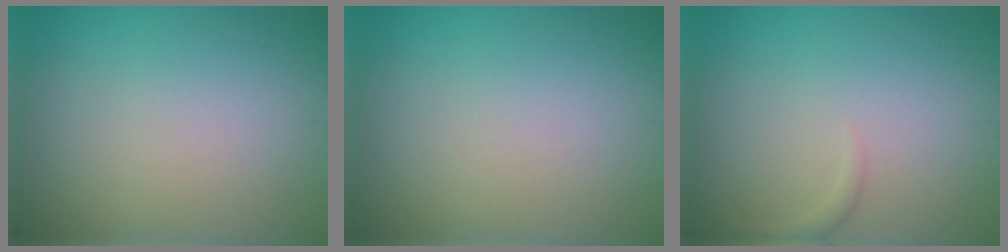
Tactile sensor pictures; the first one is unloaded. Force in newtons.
{"total": 0.0}
{"total": 0.8, "press": 0.8, "slide": 0.1}